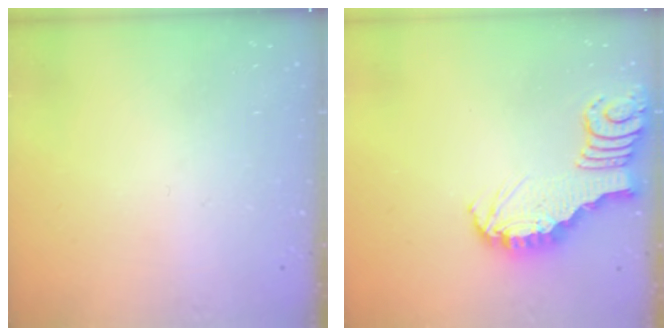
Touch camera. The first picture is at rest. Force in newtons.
{"total": 3.3, "press": 3.3, "slide": 0.3}